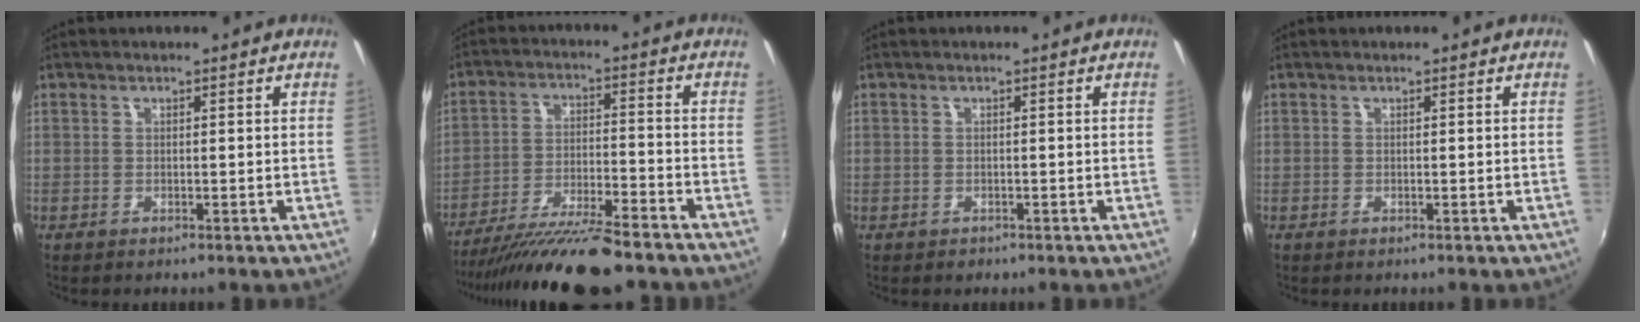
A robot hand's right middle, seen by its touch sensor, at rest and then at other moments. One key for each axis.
{"total": 16.1, "fx": -13.7, "fy": 2.0, "fz": 8.2, "tx": -0.165, "ty": -0.033, "tz": -0.226}
{"total": 0.8, "fx": -0.5, "fy": 0.7, "fz": 0.0, "tx": 0.000, "ty": -0.001, "tz": -0.007}
{"total": 0.0}